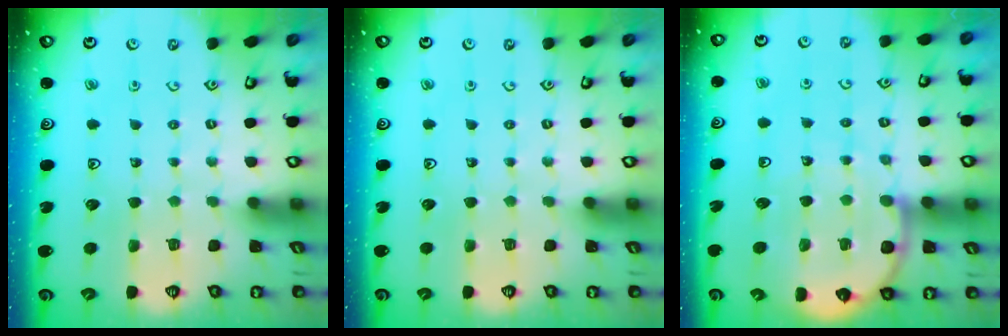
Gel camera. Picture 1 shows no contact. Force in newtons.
{"total": 0.0}
{"total": 9.3, "press": 9.1, "slide": 2.1}